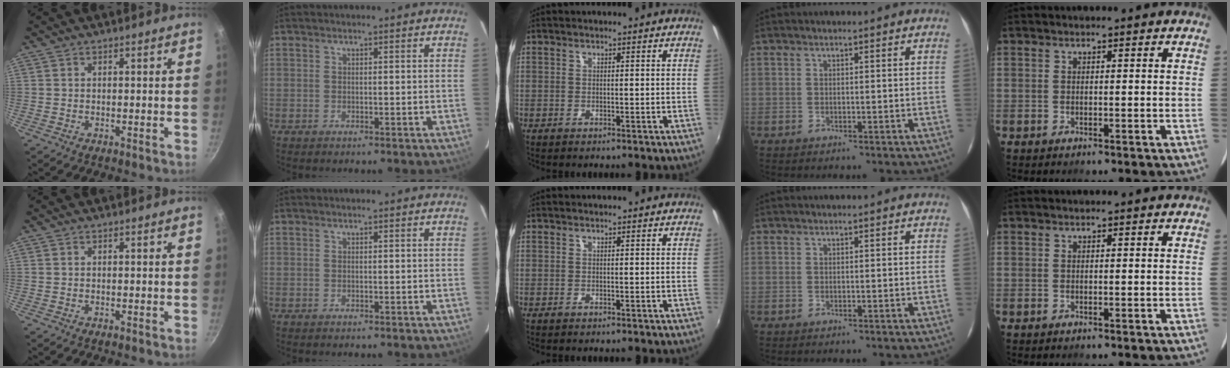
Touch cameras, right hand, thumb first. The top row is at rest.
{}